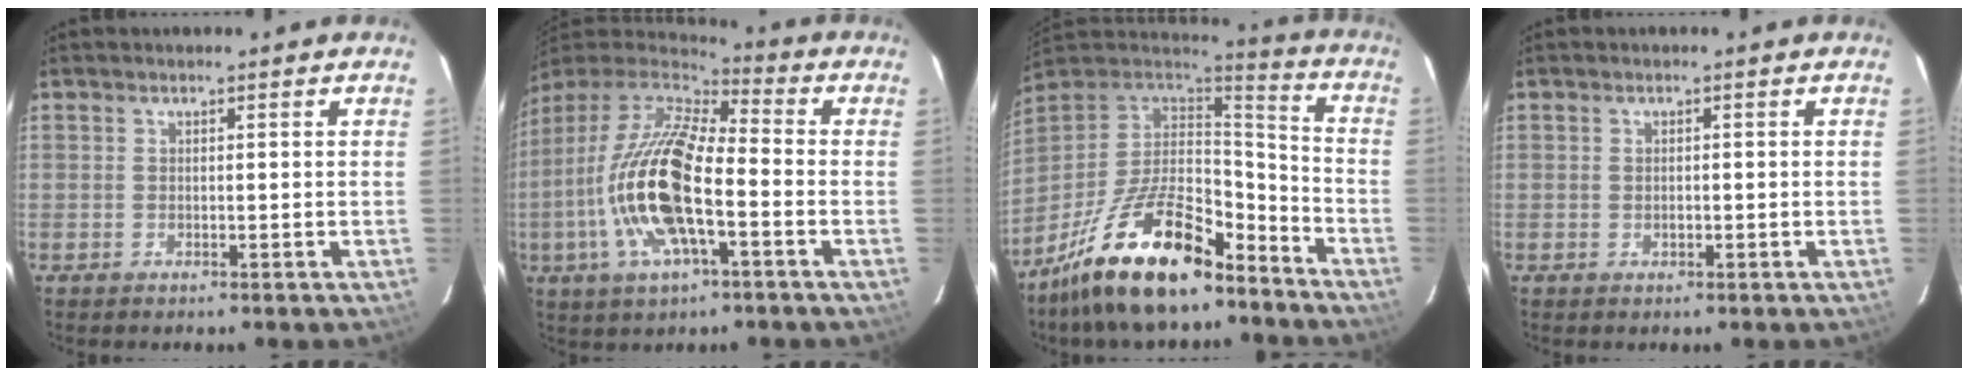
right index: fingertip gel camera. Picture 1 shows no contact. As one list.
[{"total": 19.9, "force": [-5.3, 7.0, 17.8], "torque": [-0.358, -0.014, -0.110]}, {"total": 22.6, "force": [-15.2, 8.4, 14.5], "torque": [-0.279, -0.012, -0.254]}, {"total": 0.9, "force": [-0.3, 0.7, 0.5], "torque": [-0.008, 0.002, -0.004]}]